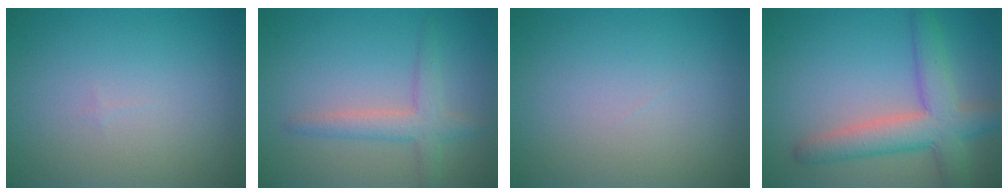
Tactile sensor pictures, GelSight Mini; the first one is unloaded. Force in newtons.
{"total": 3.0, "press": 3.0, "slide": 0.1}
{"total": 0.0}
{"total": 6.0, "press": 6.0, "slide": 0.4}